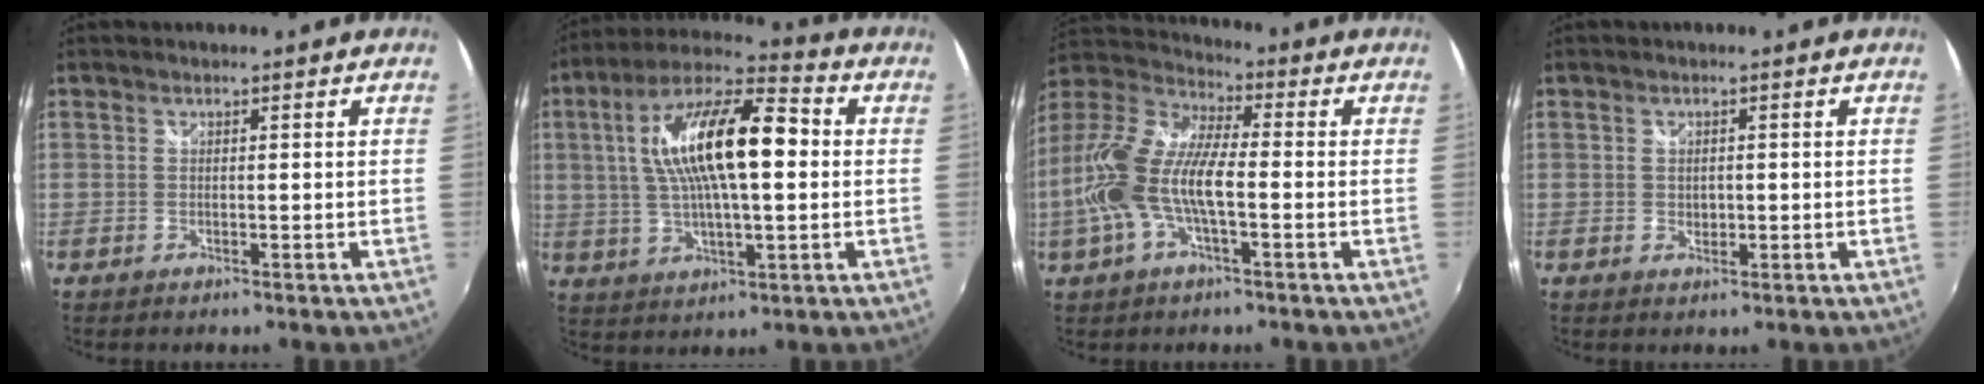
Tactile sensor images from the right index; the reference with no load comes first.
{"total": 18.8, "force": [2.5, 6.2, 17.5], "torque": [-0.321, 0.023, 0.035]}
{"total": 15.7, "force": [-2.9, 5.8, 14.4], "torque": [-0.292, 0.001, -0.062]}
{"total": 1.7, "force": [0.0, 1.3, 1.0], "torque": [-0.016, 0.000, 0.000]}